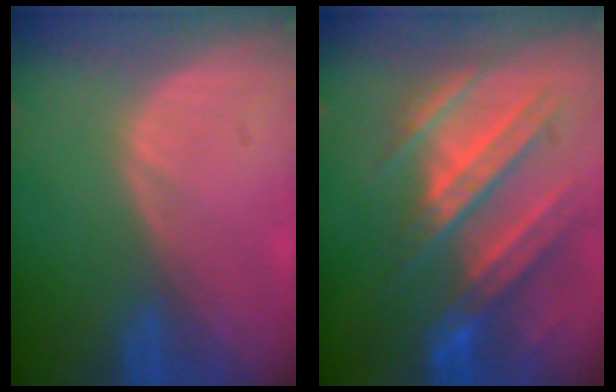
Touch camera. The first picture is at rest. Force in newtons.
{"total": 10.5, "press": 9.6, "slide": 4.2}